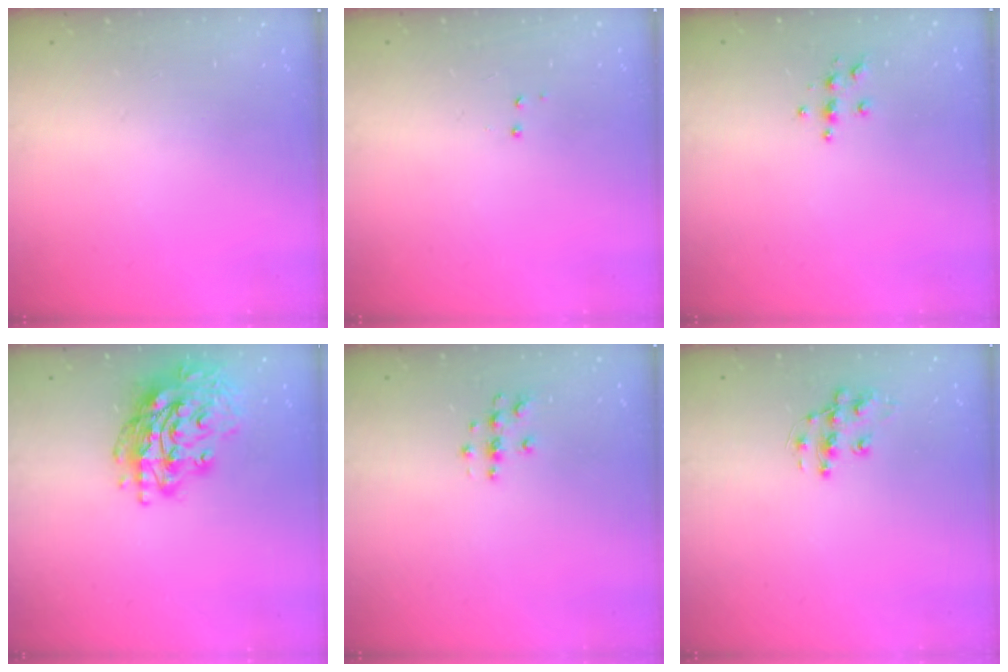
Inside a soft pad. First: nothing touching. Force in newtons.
{"total": 2.9, "press": 2.8, "slide": 0.6}
{"total": 3.7, "press": 3.7, "slide": 0.4}
{"total": 17.4, "press": 17.3, "slide": 1.8}
{"total": 3.9, "press": 3.9, "slide": 0.4}
{"total": 9.8, "press": 9.8, "slide": 0.6}